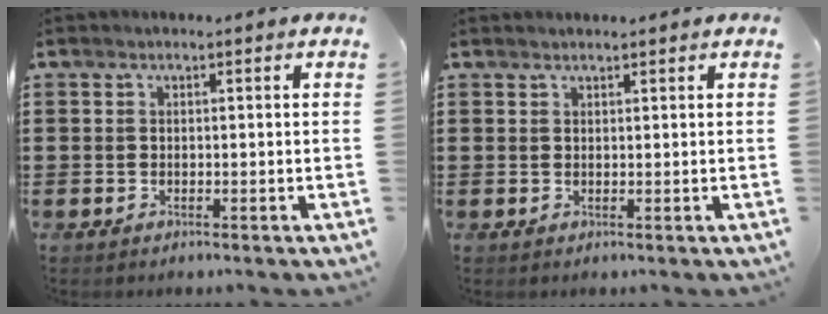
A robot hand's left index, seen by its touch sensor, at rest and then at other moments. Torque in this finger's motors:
{"motor_torque": [1.18, -0.96, 0.00, 0.01]}